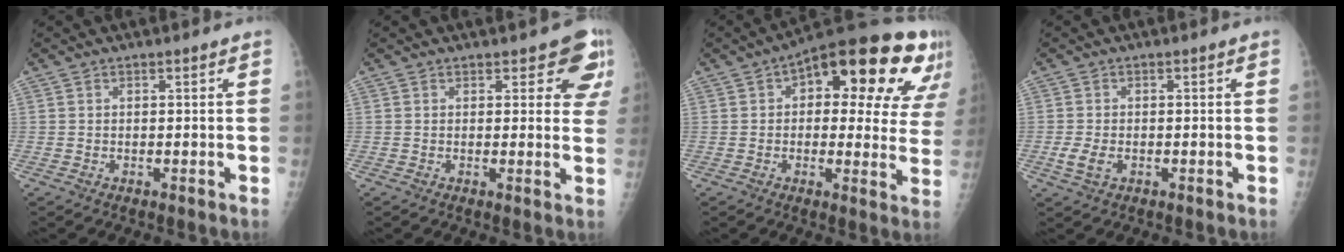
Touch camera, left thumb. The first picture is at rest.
{"total": 6.8, "force": [4.8, 3.8, 3.1], "torque": [0.011, -0.022, 0.034]}
{"total": 22.1, "force": [9.5, 10.5, 17.0], "torque": [-0.175, 0.016, 0.121]}
{"total": 3.5, "force": [-1.1, 2.1, 2.6], "torque": [-0.059, 0.003, -0.019]}